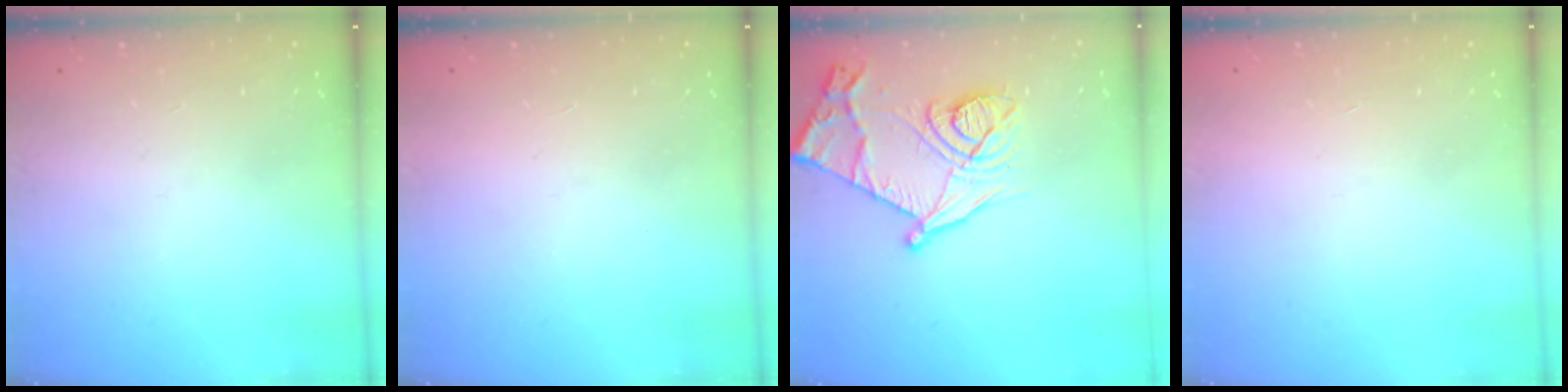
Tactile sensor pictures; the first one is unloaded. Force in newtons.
{"total": 1.7, "press": 1.6, "slide": 0.1}
{"total": 17.1, "press": 17.1, "slide": 1.2}
{"total": 1.7, "press": 1.7, "slide": 0.1}